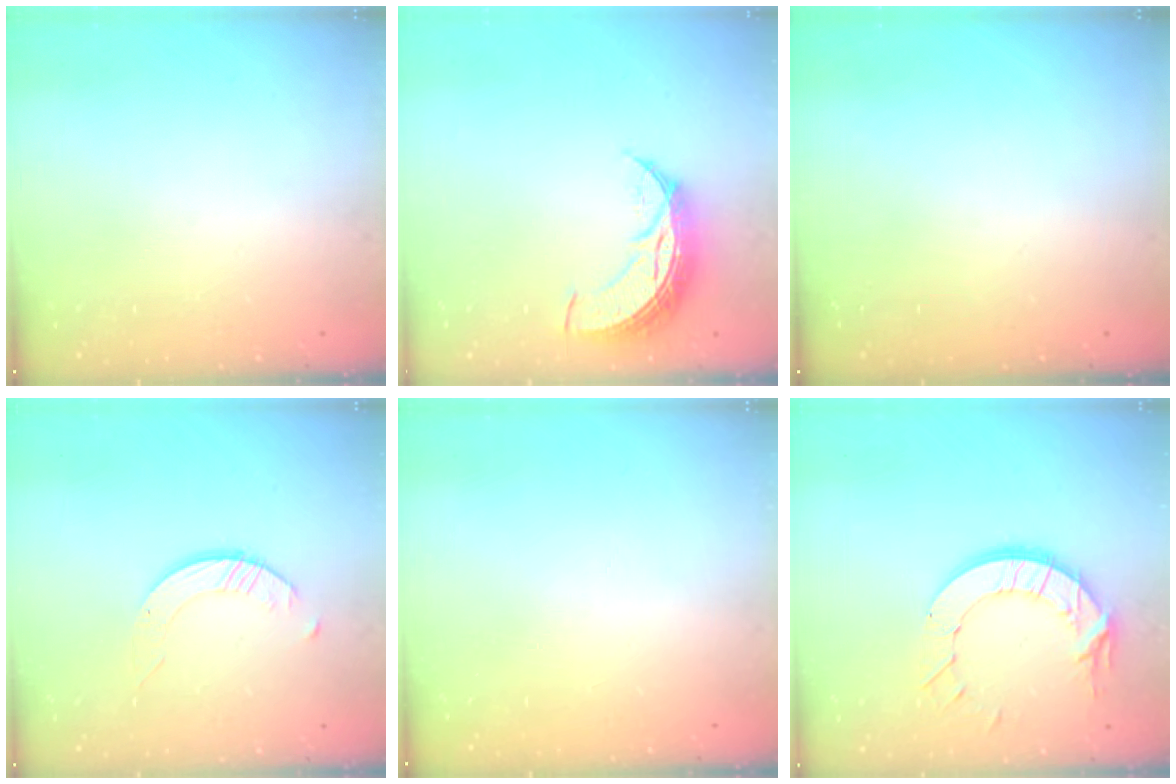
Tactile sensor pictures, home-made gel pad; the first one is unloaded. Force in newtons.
{"total": 8.6, "press": 8.6, "slide": 0.8}
{"total": 0.0}
{"total": 2.4, "press": 2.4, "slide": 0.3}
{"total": 0.0}
{"total": 12.2, "press": 12.2, "slide": 0.7}